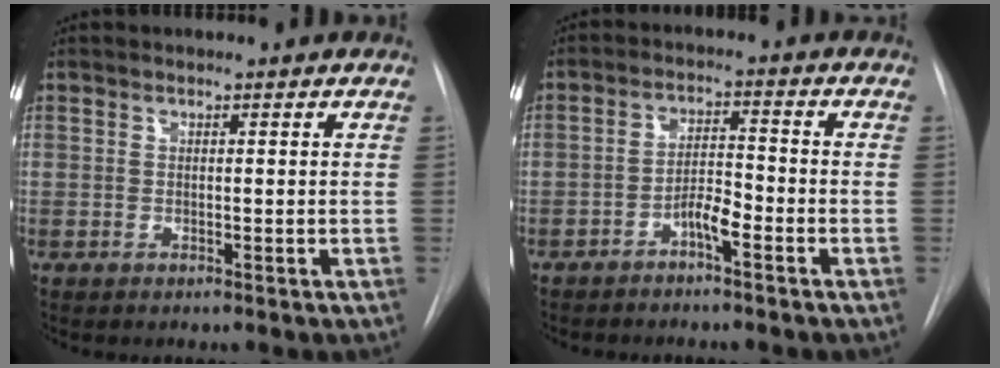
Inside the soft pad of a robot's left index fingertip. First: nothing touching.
{"total": 3.8, "force": [-2.7, 0.6, 2.6], "torque": [-0.047, 0.007, -0.047]}